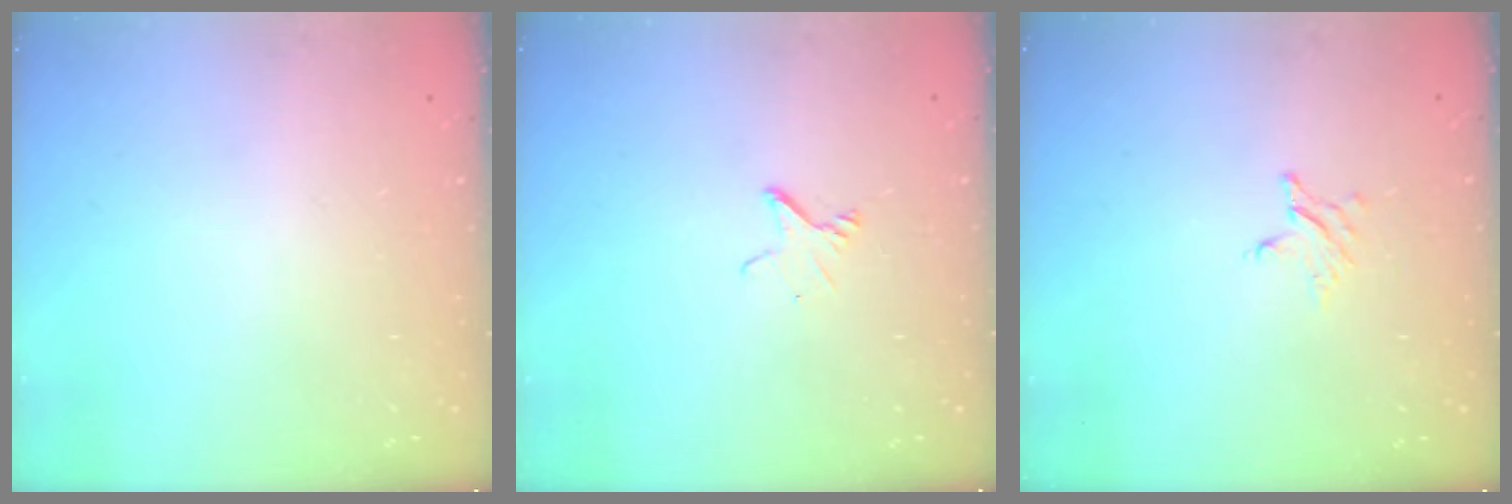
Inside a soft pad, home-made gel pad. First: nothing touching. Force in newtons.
{"total": 2.5, "press": 2.5, "slide": 0.1}
{"total": 2.7, "press": 2.7, "slide": 0.3}